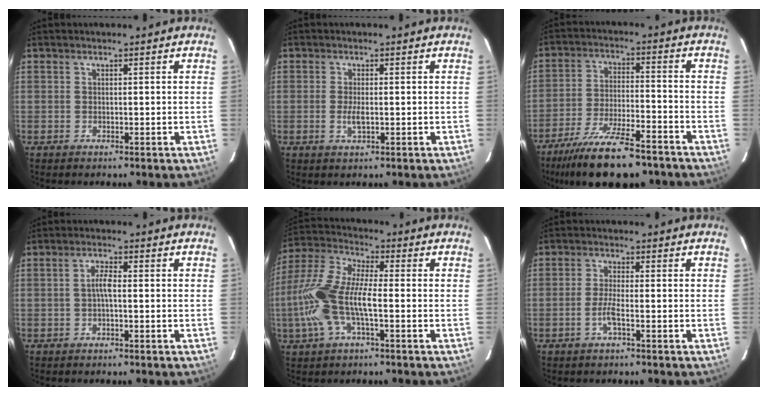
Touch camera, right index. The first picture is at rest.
{"total": 2.6, "force": [-0.5, 0.9, 2.4], "torque": [-0.047, -0.004, -0.007]}
{"total": 17.9, "force": [-14.1, 4.7, 9.9], "torque": [-0.198, -0.028, -0.226]}
{"total": 2.3, "force": [-0.4, 0.4, 2.2], "torque": [-0.044, 0.006, -0.009]}
{"total": 13.9, "force": [-2.9, 4.4, 12.9], "torque": [-0.281, 0.003, -0.060]}
{"total": 3.2, "force": [-1.5, 0.2, 2.8], "torque": [-0.061, -0.001, -0.031]}